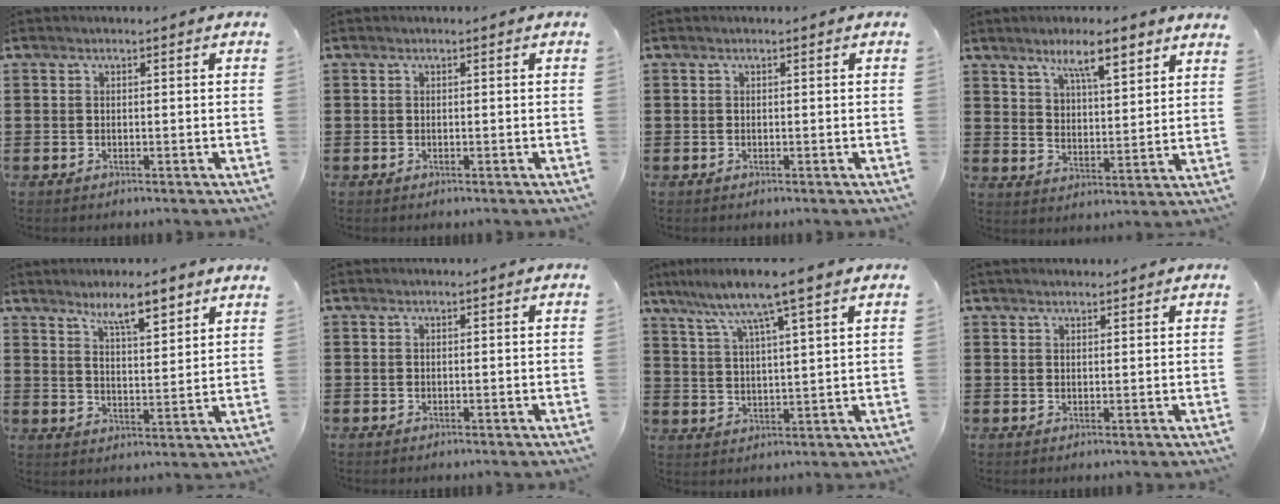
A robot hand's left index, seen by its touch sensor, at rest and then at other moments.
{"total": 0.0}
{"total": 0.0}
{"total": 7.6, "force": [6.2, 1.5, 4.0], "torque": [-0.080, -0.019, 0.108]}
{"total": 6.8, "force": [5.7, 0.7, 3.6], "torque": [-0.069, -0.023, 0.097]}
{"total": 0.0}
{"total": 7.1, "force": [5.4, -0.4, 4.6], "torque": [-0.109, -0.025, 0.088]}
{"total": 1.4, "force": [1.3, 0.4, 0.3], "torque": [-0.007, 0.003, 0.025]}